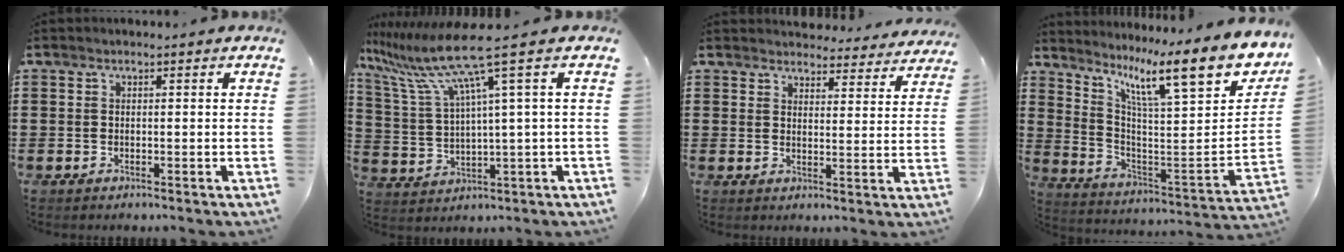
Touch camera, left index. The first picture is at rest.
{"total": 9.5, "force": [5.3, -0.5, 7.9], "torque": [-0.189, -0.033, 0.076]}
{"total": 4.0, "force": [3.9, 0.4, 0.1], "torque": [-0.010, -0.023, 0.069]}
{"total": 11.8, "force": [7.3, 1.9, 9.1], "torque": [-0.167, -0.062, 0.108]}